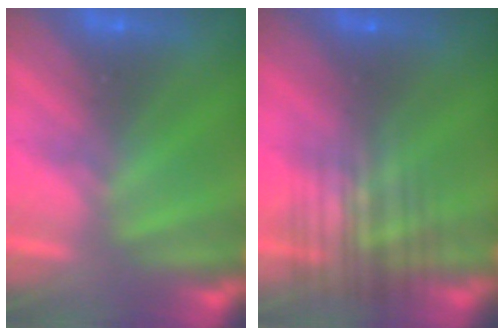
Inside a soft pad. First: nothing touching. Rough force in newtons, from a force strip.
{"total": 9.8}